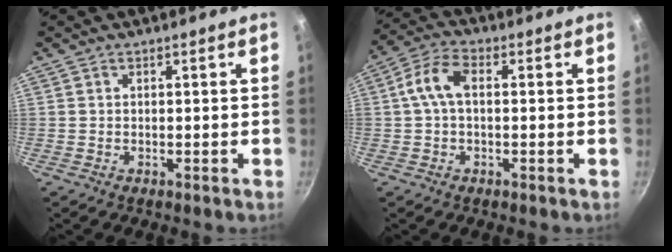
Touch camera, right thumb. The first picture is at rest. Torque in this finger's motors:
{"motor_torque": [2.47, 2.54, 0.53, -0.29, 0.61]}